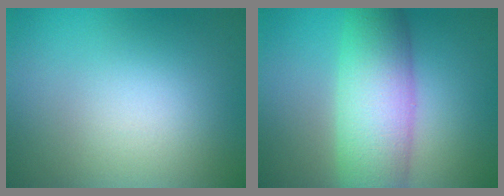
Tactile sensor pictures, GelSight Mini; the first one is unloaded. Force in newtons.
{"total": 7.8, "press": 7.8, "slide": 0.1}